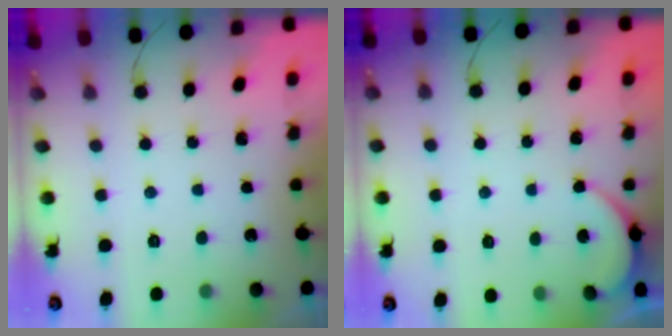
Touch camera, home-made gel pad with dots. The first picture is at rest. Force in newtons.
{"total": 2.8, "press": 2.8, "slide": 0.3}